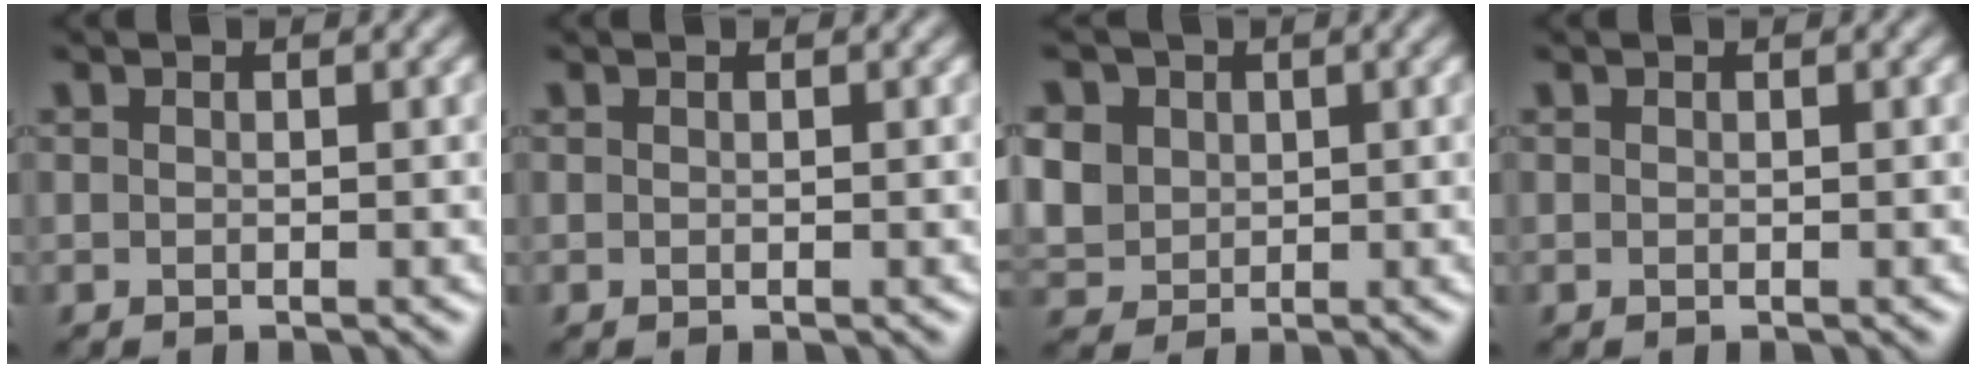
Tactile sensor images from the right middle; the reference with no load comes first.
{"total": 0.0}
{"total": 8.5, "force": [2.7, 7.0, 4.1], "torque": [-0.104, 0.026, 0.039]}
{"total": 0.0}